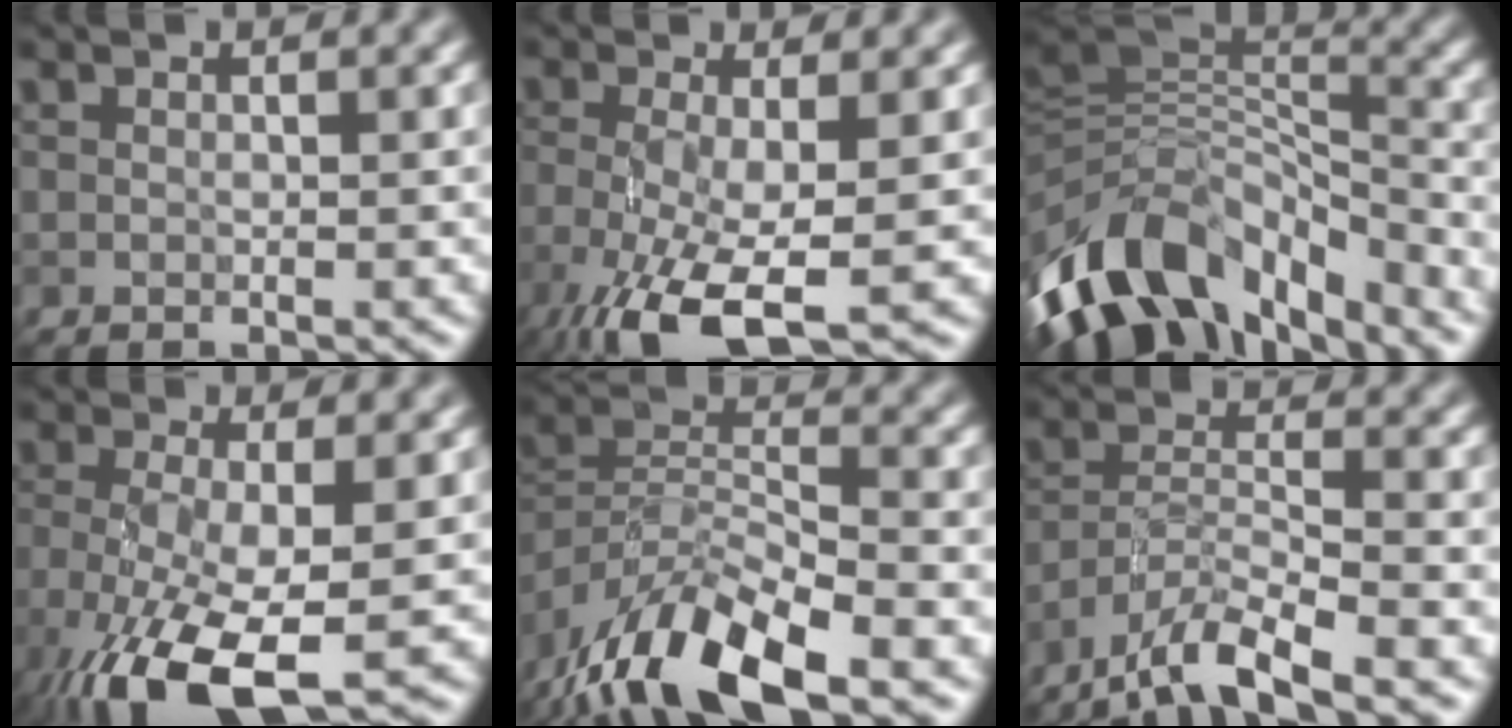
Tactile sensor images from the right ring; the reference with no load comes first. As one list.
[{"total": 8.4, "force": [-3.8, 2.8, 7.0], "torque": [-0.154, -0.022, -0.070]}, {"total": 12.2, "force": [-7.5, 6.5, 7.1], "torque": [-0.133, 0.017, -0.136]}, {"total": 10.1, "force": [-4.7, 3.5, 8.2], "torque": [-0.177, -0.023, -0.086]}, {"total": 10.9, "force": [-7.1, 3.6, 7.4], "torque": [-0.128, 0.000, -0.143]}, {"total": 7.0, "force": [-5.7, 1.2, 3.8], "torque": [-0.061, -0.002, -0.114]}]